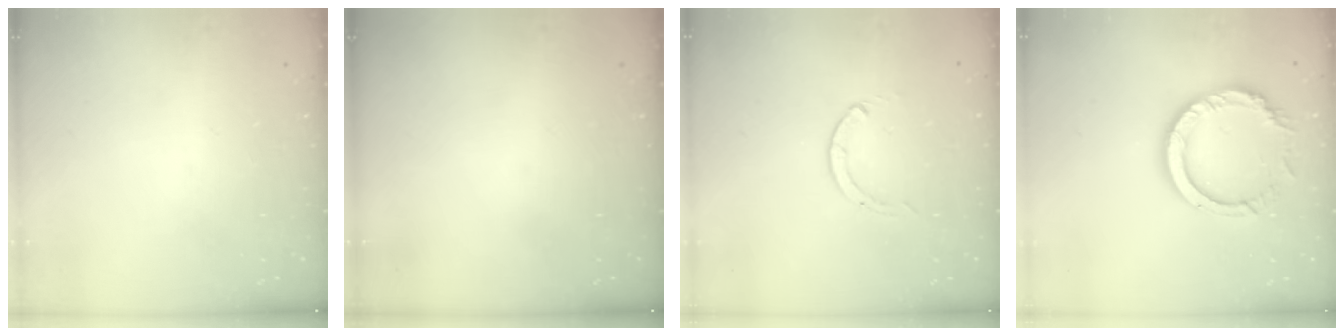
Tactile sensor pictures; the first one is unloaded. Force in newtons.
{"total": 0.0}
{"total": 0.0}
{"total": 12.3, "press": 12.2, "slide": 1.0}